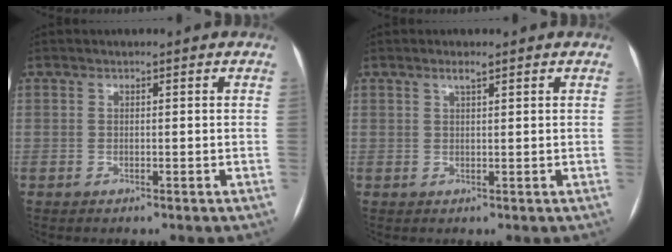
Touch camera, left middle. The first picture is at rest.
{"total": 1.4, "force": [1.0, 0.1, 1.0], "torque": [-0.020, 0.002, 0.020]}